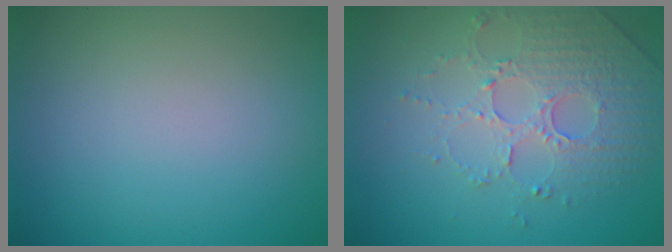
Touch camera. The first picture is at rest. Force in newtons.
{"total": 5.0, "press": 3.6, "slide": 3.4}